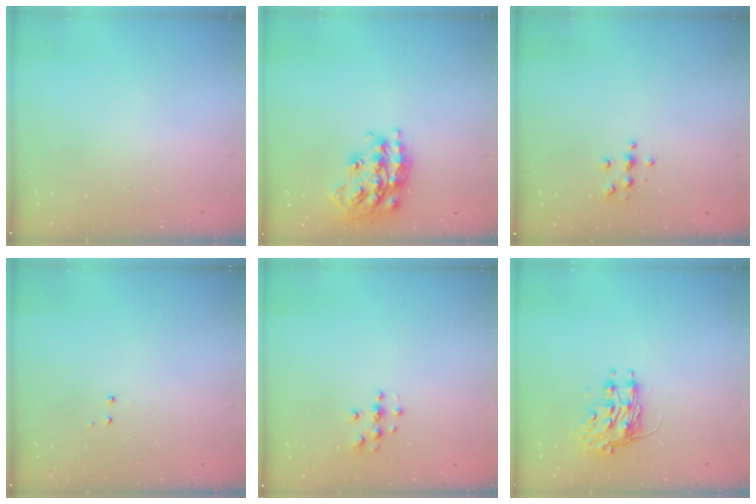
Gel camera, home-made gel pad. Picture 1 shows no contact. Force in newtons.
{"total": 18.0, "press": 17.9, "slide": 1.1}
{"total": 3.6, "press": 3.6, "slide": 0.4}
{"total": 2.9, "press": 2.8, "slide": 0.6}
{"total": 3.9, "press": 3.9, "slide": 0.4}
{"total": 8.4, "press": 8.4, "slide": 0.3}